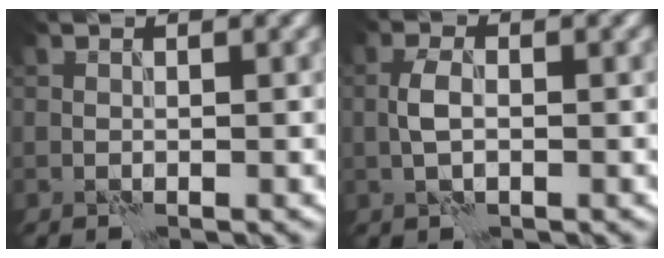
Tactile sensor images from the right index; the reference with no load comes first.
{"total": 2.2, "force": [-0.4, 1.1, 1.9], "torque": [-0.038, 0.006, -0.011]}